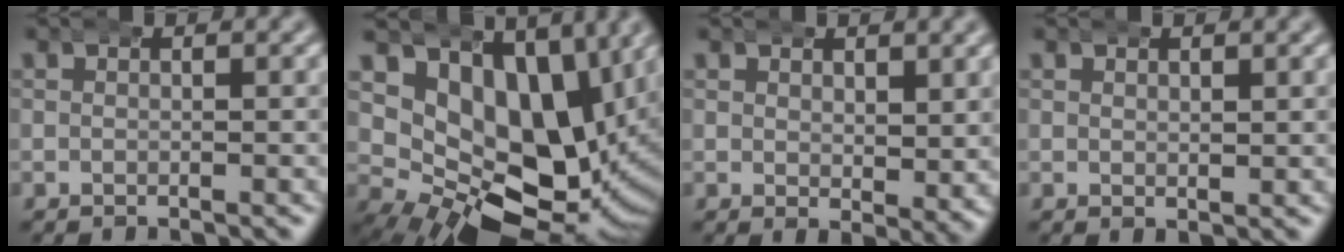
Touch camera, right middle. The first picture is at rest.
{"total": 17.6, "force": [2.8, 12.4, 12.2], "torque": [-0.210, -0.039, 0.052]}
{"total": 2.3, "force": [2.0, 0.4, 1.0], "torque": [-0.002, -0.006, 0.037]}
{"total": 1.4, "force": [1.4, 0.0, -0.1], "torque": [0.004, 0.000, 0.025]}